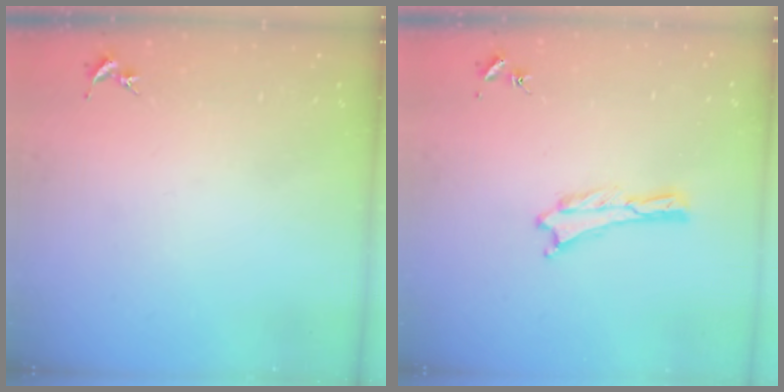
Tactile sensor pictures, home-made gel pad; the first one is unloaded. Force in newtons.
{"total": 0.0}